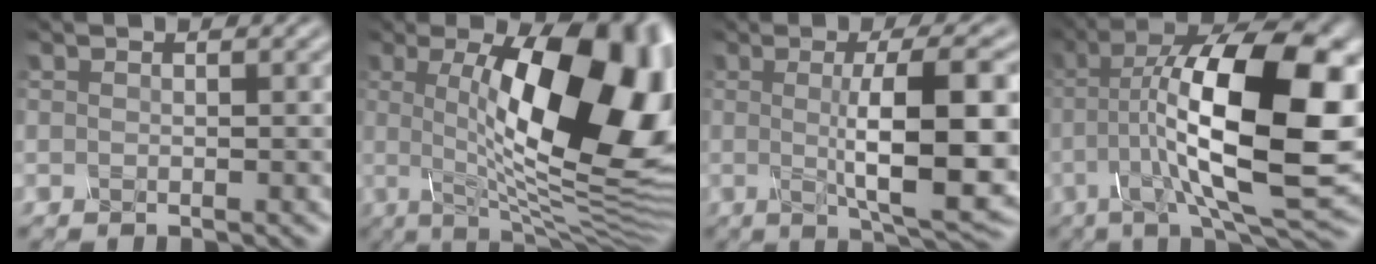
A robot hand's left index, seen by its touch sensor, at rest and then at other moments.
{"total": 16.9, "force": [1.3, 6.0, 15.7], "torque": [-0.189, 0.019, 0.013]}
{"total": 11.0, "force": [-0.2, 2.7, 10.6], "torque": [-0.140, -0.005, 0.000]}
{"total": 17.6, "force": [0.6, 6.0, 16.5], "torque": [-0.258, 0.012, 0.012]}